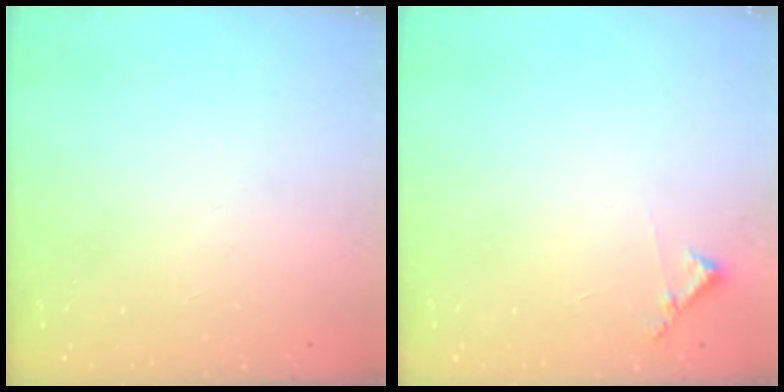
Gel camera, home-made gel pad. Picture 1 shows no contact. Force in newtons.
{"total": 6.4, "press": 6.4, "slide": 0.5}